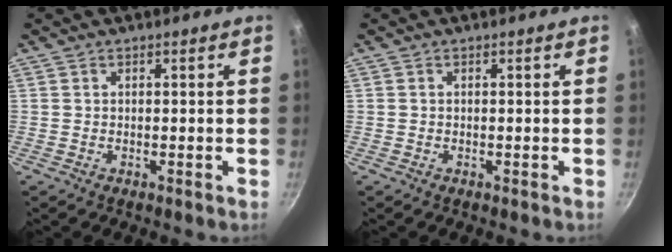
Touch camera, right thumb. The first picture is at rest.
{"total": 0.0}